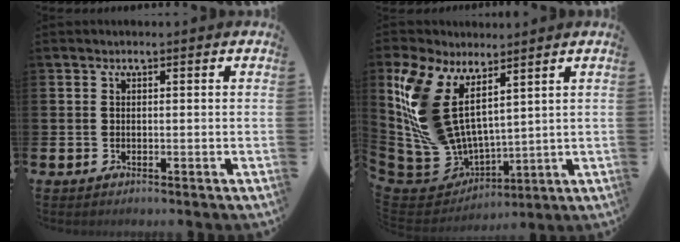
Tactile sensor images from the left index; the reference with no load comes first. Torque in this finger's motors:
{"motor_torque": [2.14, 0.00, 1.05, 0.21]}